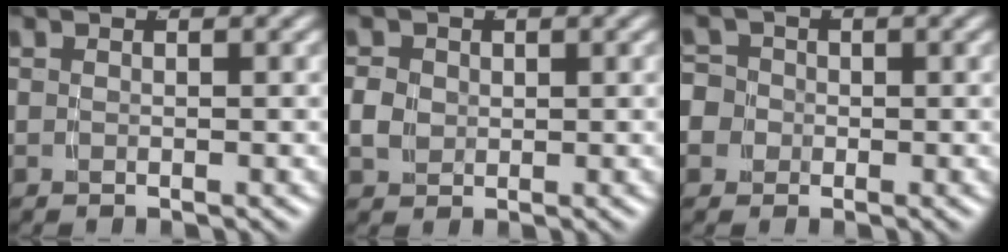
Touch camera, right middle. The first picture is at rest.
{"total": 1.8, "force": [0.2, 1.6, 0.9], "torque": [-0.021, -0.001, 0.006]}
{"total": 5.6, "force": [-0.8, 5.2, 1.9], "torque": [-0.053, -0.016, -0.022]}